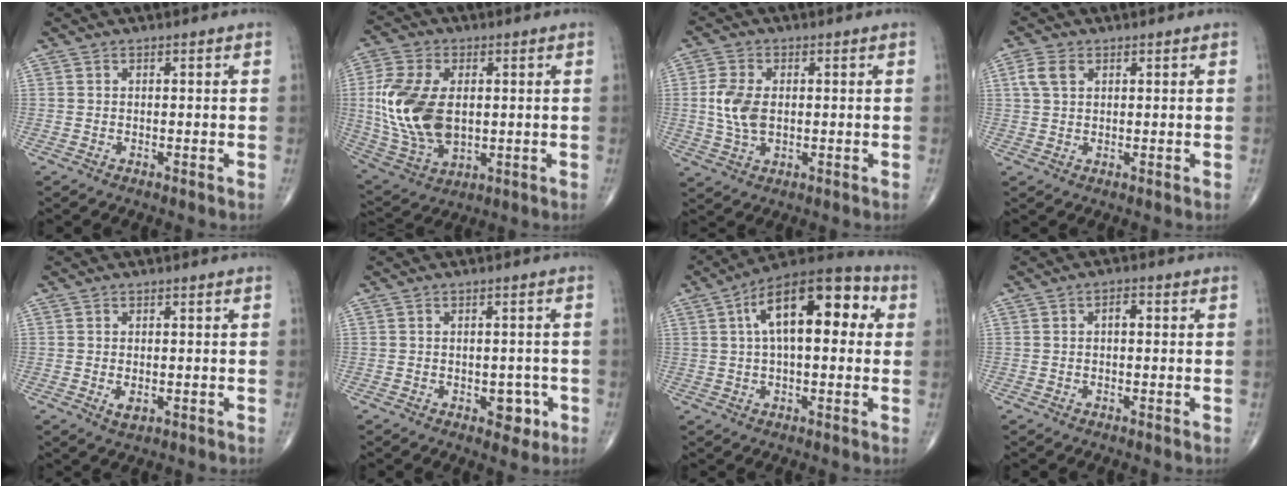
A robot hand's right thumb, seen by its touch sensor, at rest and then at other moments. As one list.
[{"total": 17.2, "force": [1.0, 10.5, 13.6], "torque": [-0.281, -0.011, 0.030]}, {"total": 7.1, "force": [0.3, 4.4, 5.6], "torque": [-0.121, 0.001, 0.008]}, {"total": 3.8, "force": [1.4, 2.5, 2.5], "torque": [-0.056, 0.008, 0.030]}, {"total": 2.1, "force": [-0.4, 1.2, 1.6], "torque": [-0.026, -0.005, -0.004]}, {"total": 3.8, "force": [-1.4, 2.5, 2.6], "torque": [-0.005, 0.005, -0.016]}, {"total": 17.7, "force": [4.3, 8.2, 15.1], "torque": [-0.209, 0.034, 0.057]}, {"total": 2.6, "force": [0.4, 1.4, 2.2], "torque": [-0.029, 0.010, 0.002]}]